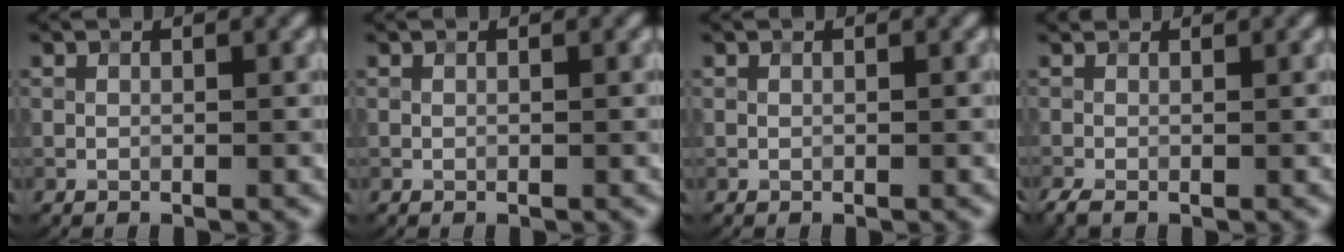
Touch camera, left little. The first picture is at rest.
{"total": 0.0}
{"total": 0.0}
{"total": 1.6, "force": [-0.7, 1.0, 1.1], "torque": [-0.038, -0.004, -0.019]}